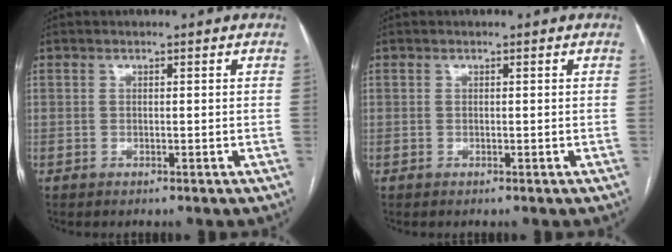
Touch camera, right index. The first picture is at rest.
{"total": 0.0}